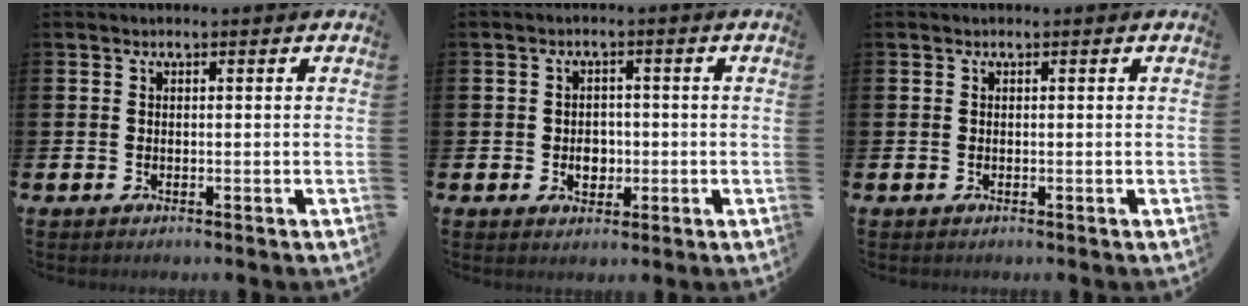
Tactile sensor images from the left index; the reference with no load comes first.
{"total": 2.8, "force": [-0.4, 2.3, 1.6], "torque": [-0.005, -0.005, -0.017]}
{"total": 0.0}